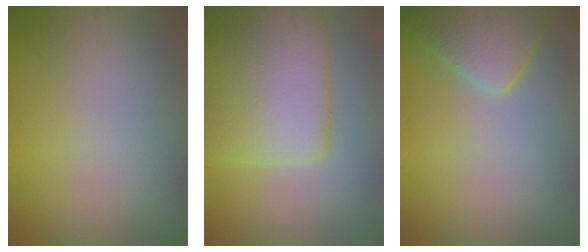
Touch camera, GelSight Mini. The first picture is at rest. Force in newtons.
{"total": 8.4, "press": 8.3, "slide": 0.6}
{"total": 5.0, "press": 4.9, "slide": 0.5}